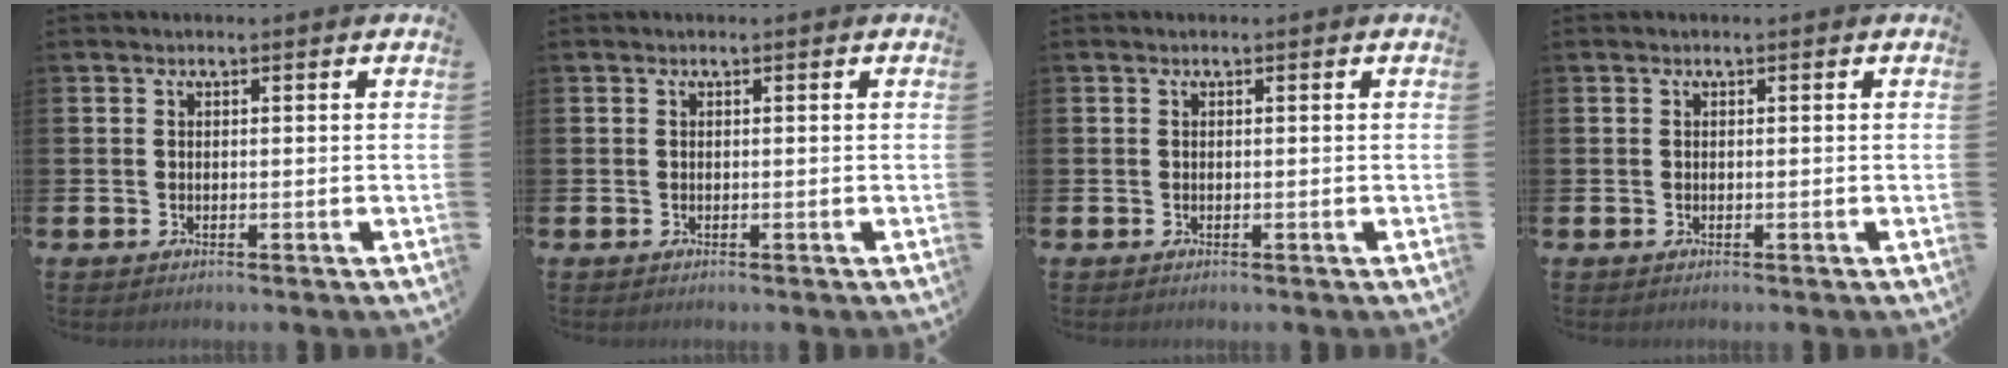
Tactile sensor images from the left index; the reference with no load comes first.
{"total": 0.0}
{"total": 0.0}
{"total": 0.0}